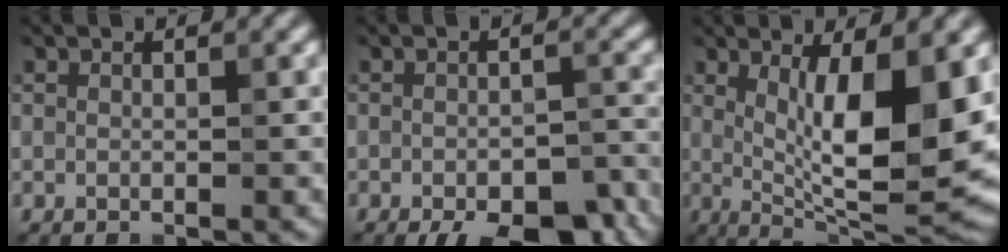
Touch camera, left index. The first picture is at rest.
{"total": 8.0, "force": [-5.3, 3.0, 5.3], "torque": [-0.060, -0.011, -0.065]}
{"total": 11.5, "force": [1.3, 3.4, 10.9], "torque": [-0.159, -0.014, 0.027]}